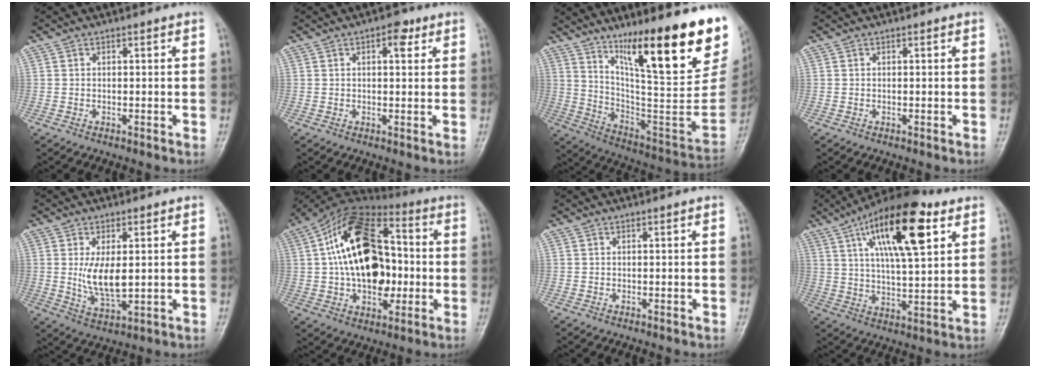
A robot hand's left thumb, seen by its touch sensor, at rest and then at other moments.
{"total": 3.7, "force": [1.6, 1.8, 2.8], "torque": [-0.024, -0.001, 0.017]}
{"total": 28.3, "force": [16.4, 6.1, 22.3], "torque": [-0.294, -0.070, 0.269]}
{"total": 0.0}
{"total": 7.8, "force": [0.7, 3.5, 7.0], "torque": [-0.125, -0.018, 0.022]}
{"total": 22.6, "force": [0.7, 14.1, 17.7], "torque": [-0.278, 0.028, 0.011]}
{"total": 0.0}
{"total": 19.7, "force": [8.6, 6.9, 16.4], "torque": [-0.248, -0.017, 0.139]}